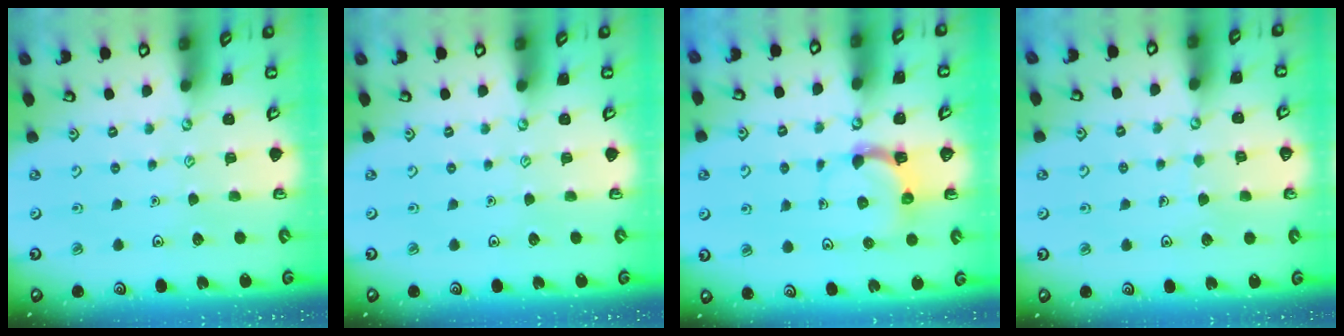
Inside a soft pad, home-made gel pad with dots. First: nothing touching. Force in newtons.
{"total": 0.0}
{"total": 4.6, "press": 4.6, "slide": 0.8}
{"total": 4.0, "press": 3.9, "slide": 0.4}